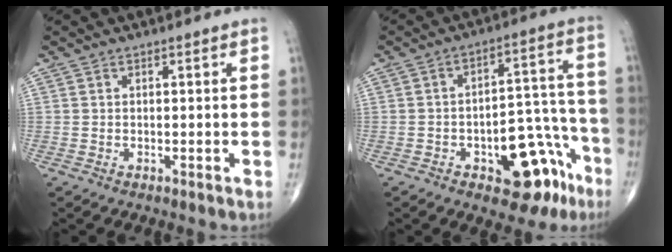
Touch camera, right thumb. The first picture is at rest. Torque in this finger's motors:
{"motor_torque": [1.83, 0.87, 0.77, -0.99, 0.12]}